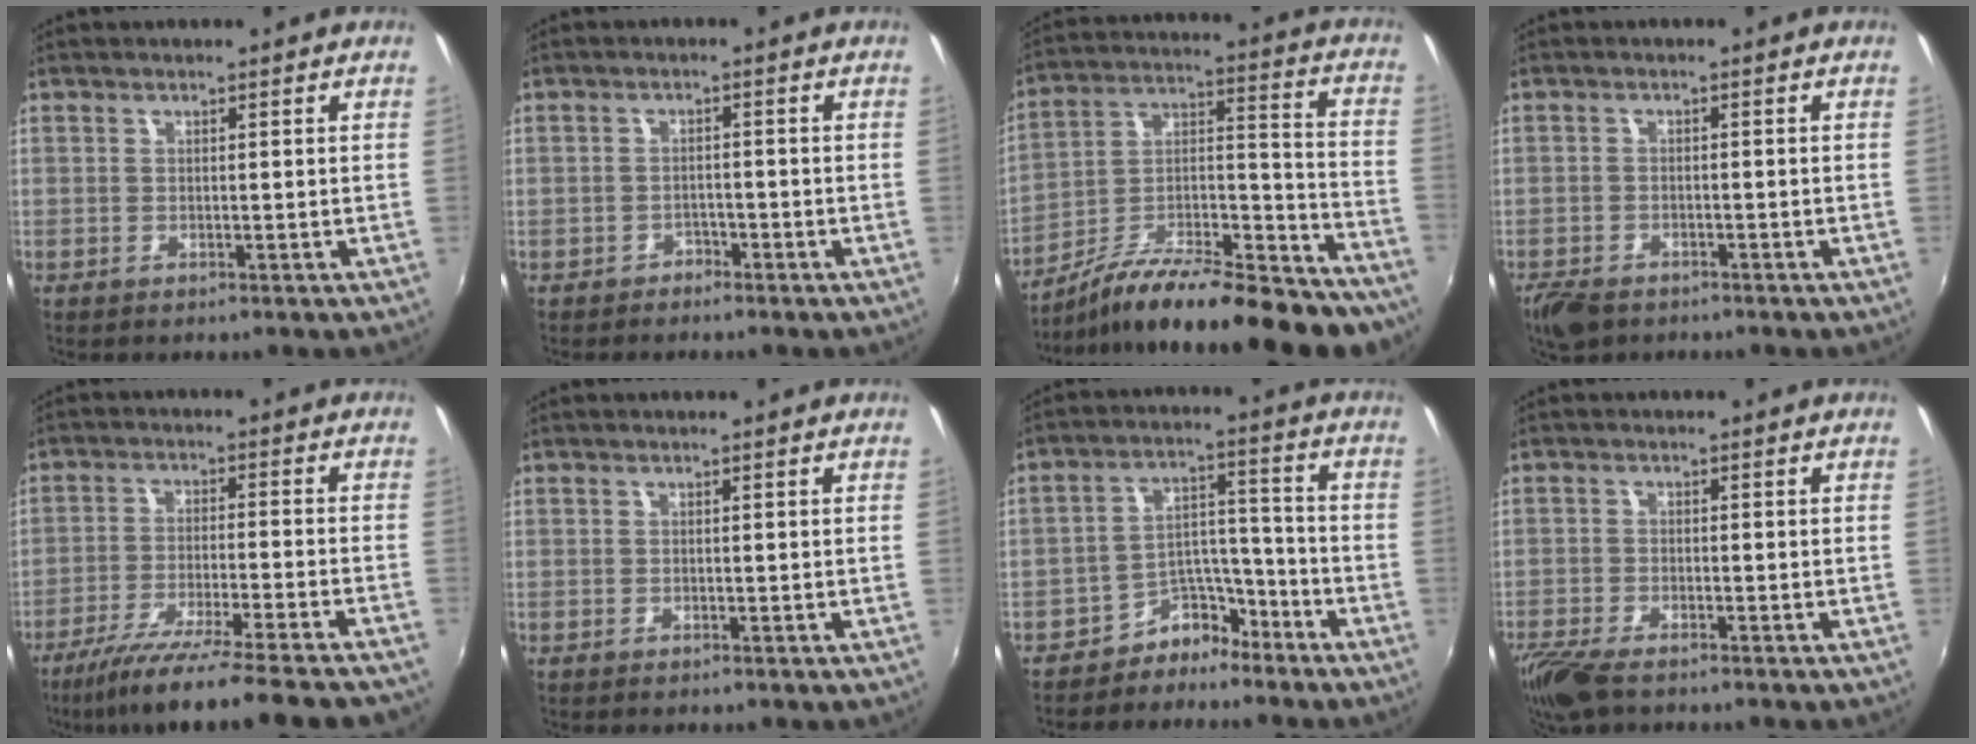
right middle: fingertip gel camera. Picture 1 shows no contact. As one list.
[{"total": 2.0, "force": [-1.6, 1.3, -0.1], "torque": [-0.001, 0.009, -0.023]}, {"total": 26.2, "force": [-20.2, 7.0, 15.1], "torque": [-0.226, 0.006, -0.298]}, {"total": 5.6, "force": [-4.2, 2.8, 2.4], "torque": [-0.069, -0.017, -0.076]}, {"total": 18.8, "force": [-16.3, -0.4, 9.5], "torque": [-0.173, -0.049, -0.246]}, {"total": 0.0}, {"total": 7.2, "force": [-5.9, 3.9, 1.1], "torque": [-0.010, 0.046, -0.094]}, {"total": 7.1, "force": [-5.5, 2.0, 4.1], "torque": [-0.109, -0.030, -0.107]}]